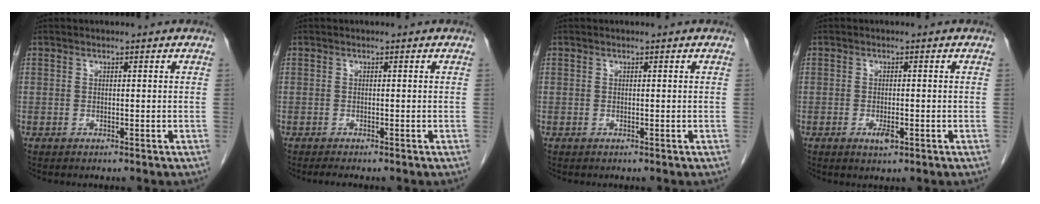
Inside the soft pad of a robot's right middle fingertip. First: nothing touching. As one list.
[{"total": 1.4, "force": [-1.2, 0.1, 0.7], "torque": [-0.014, -0.004, -0.016]}, {"total": 0.0}, {"total": 1.5, "force": [-0.6, 0.5, 1.2], "torque": [-0.021, -0.001, -0.008]}]